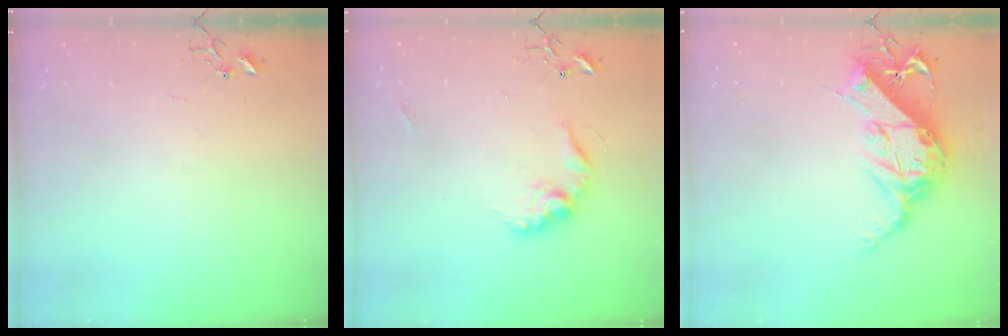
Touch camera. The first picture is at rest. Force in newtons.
{"total": 12.6, "press": 12.6, "slide": 0.7}
{"total": 13.9, "press": 13.8, "slide": 1.4}